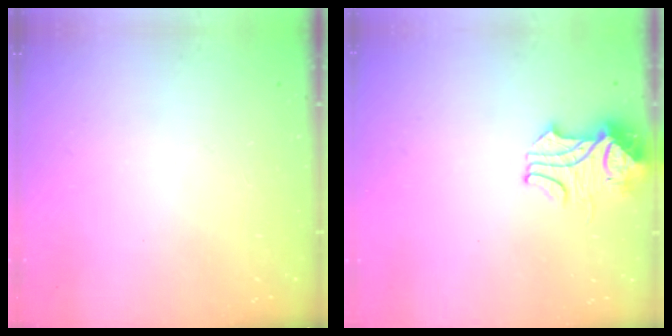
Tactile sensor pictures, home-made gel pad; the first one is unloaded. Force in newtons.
{"total": 2.4, "press": 2.2, "slide": 0.8}